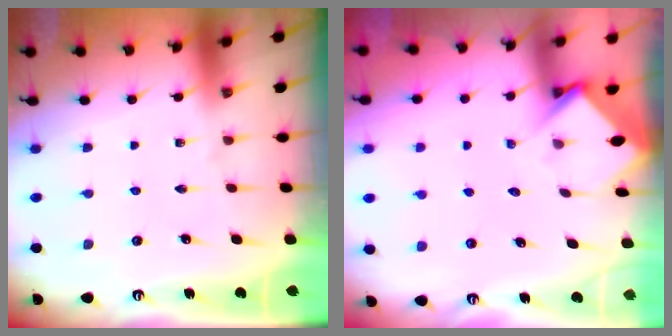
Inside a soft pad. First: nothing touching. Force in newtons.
{"total": 3.4, "press": 3.4, "slide": 0.3}